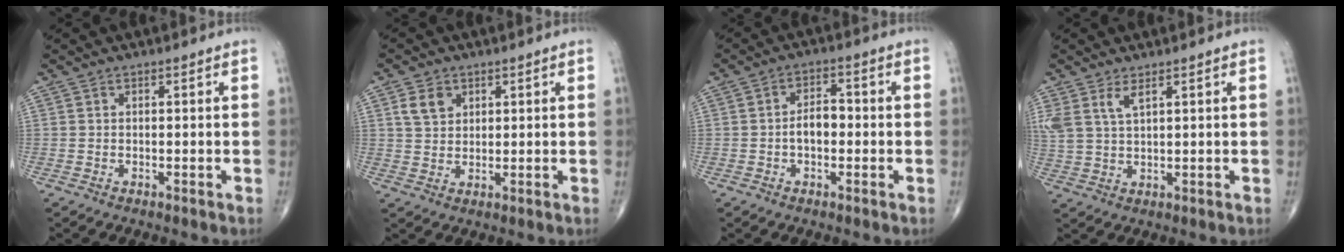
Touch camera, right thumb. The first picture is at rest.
{"total": 4.6, "force": [2.0, 3.4, 2.3], "torque": [-0.030, -0.005, 0.041]}
{"total": 5.8, "force": [-0.9, 3.2, 4.8], "torque": [-0.077, 0.024, -0.022]}
{"total": 5.1, "force": [2.9, 1.9, 3.8], "torque": [-0.089, -0.006, 0.066]}